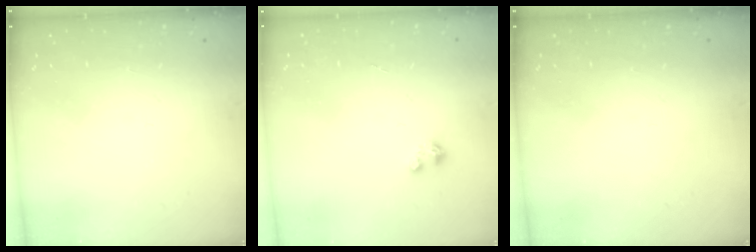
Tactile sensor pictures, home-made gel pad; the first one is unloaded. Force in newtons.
{"total": 1.6, "press": 1.6, "slide": 0.2}
{"total": 0.0}